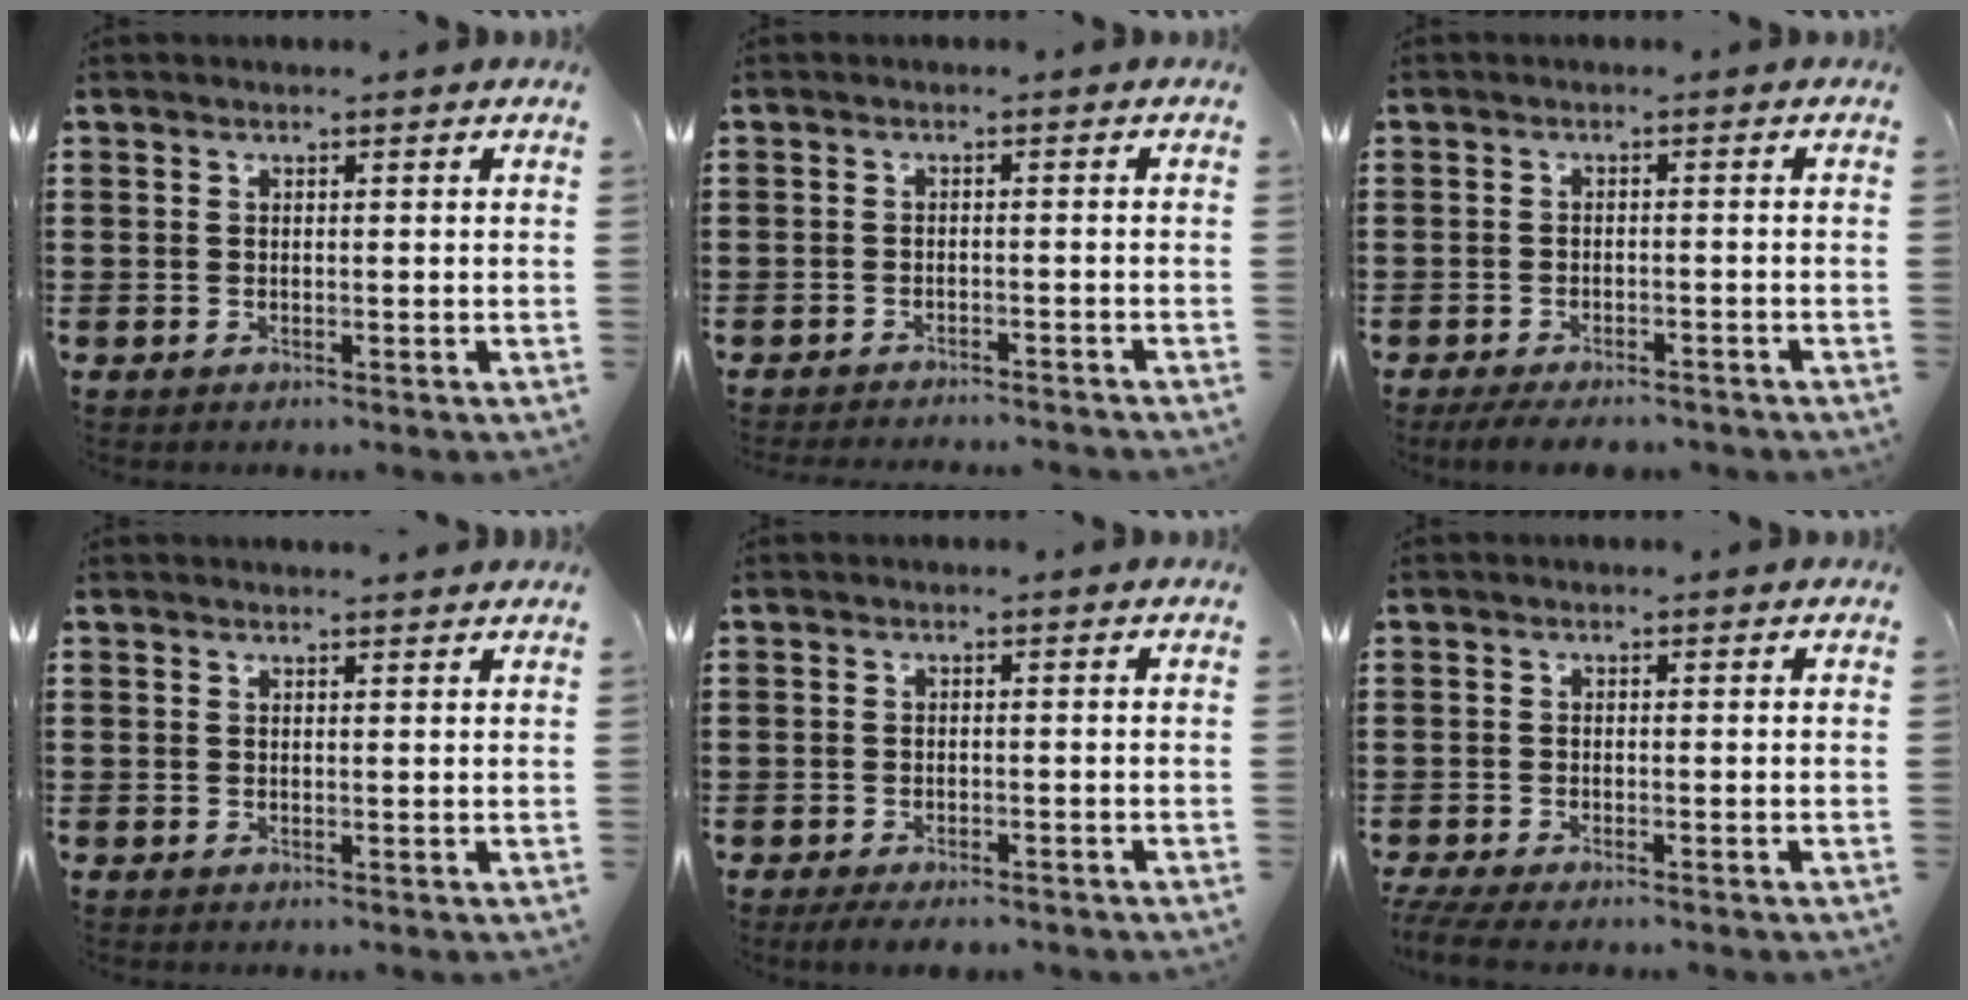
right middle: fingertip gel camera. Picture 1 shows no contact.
{"total": 1.8, "force": [-1.8, -0.3, 0.0], "torque": [-0.006, -0.002, -0.036]}
{"total": 2.7, "force": [-2.6, 0.2, 0.6], "torque": [-0.014, -0.003, -0.053]}
{"total": 0.8, "force": [0.8, 0.0, 0.2], "torque": [0.003, -0.004, 0.013]}
{"total": 1.9, "force": [-1.8, 0.1, 0.4], "torque": [-0.012, -0.004, -0.037]}
{"total": 1.9, "force": [-1.8, -0.1, 0.8], "torque": [-0.030, -0.010, -0.039]}